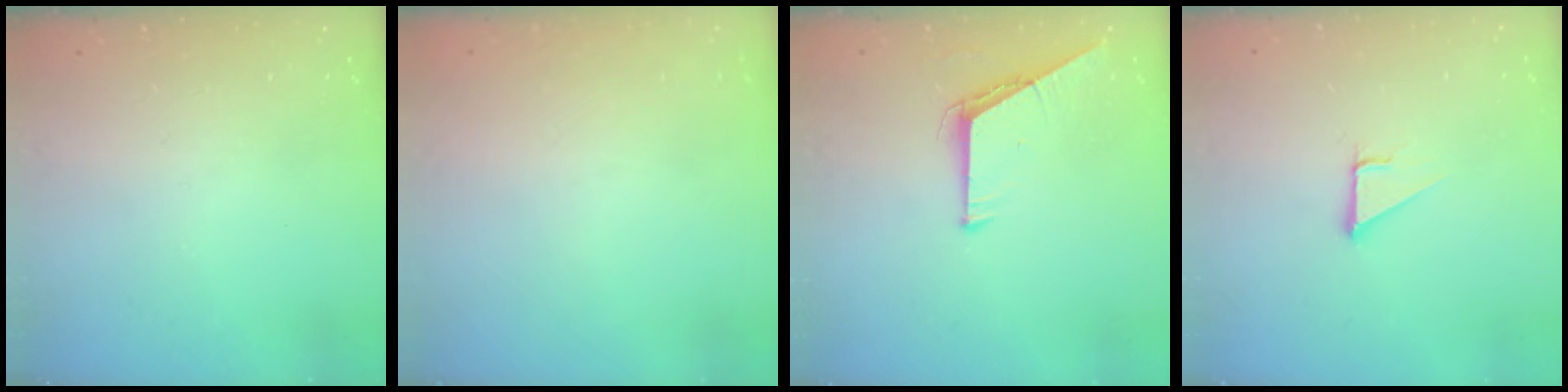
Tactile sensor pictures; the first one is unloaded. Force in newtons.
{"total": 1.6, "press": 1.6, "slide": 0.1}
{"total": 6.1, "press": 6.1, "slide": 0.5}
{"total": 2.8, "press": 2.8, "slide": 0.1}